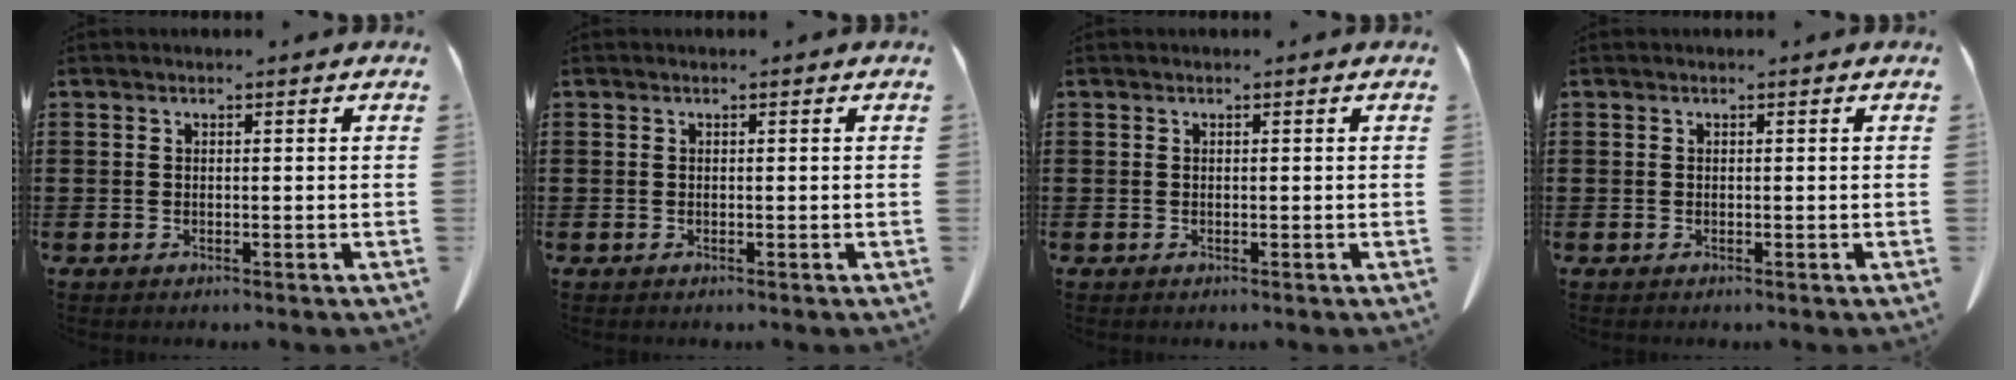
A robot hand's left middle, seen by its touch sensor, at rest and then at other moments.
{"total": 0.0}
{"total": 0.0}
{"total": 0.0}